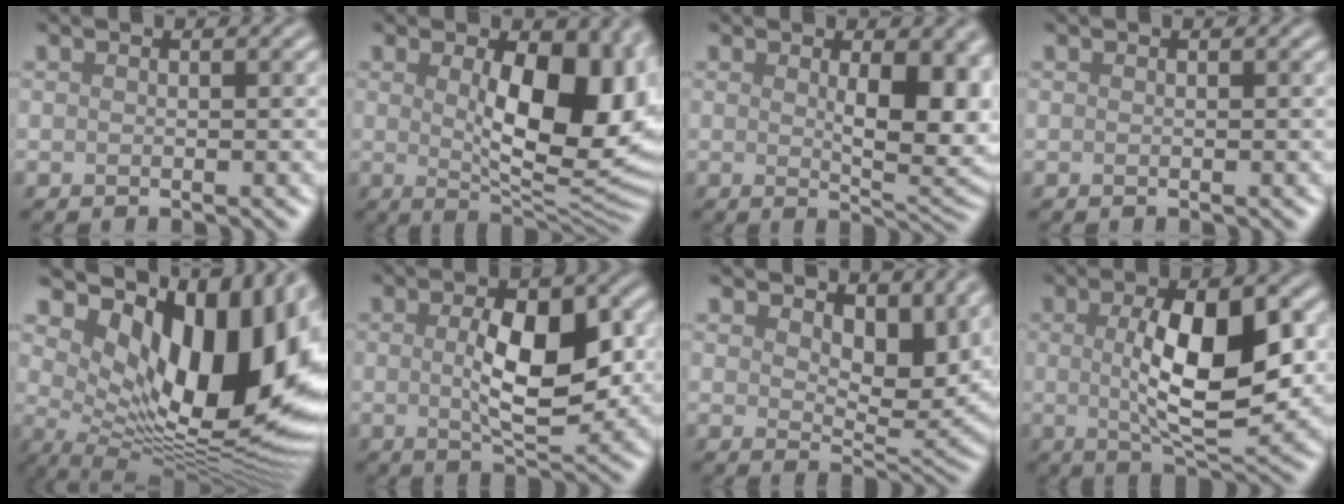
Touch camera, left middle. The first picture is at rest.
{"total": 11.9, "force": [1.6, 5.6, 10.4], "torque": [-0.134, -0.010, 0.035]}
{"total": 6.7, "force": [0.8, 2.5, 6.1], "torque": [-0.085, -0.011, 0.023]}
{"total": 0.0}
{"total": 15.0, "force": [4.2, 7.5, 12.3], "torque": [-0.167, -0.016, 0.086]}
{"total": 7.2, "force": [0.1, 3.3, 6.4], "torque": [-0.110, -0.002, 0.005]}
{"total": 5.1, "force": [2.8, 2.5, 3.4], "torque": [-0.053, -0.011, 0.040]}
{"total": 8.8, "force": [0.5, 3.2, 8.2], "torque": [-0.136, -0.004, 0.015]}